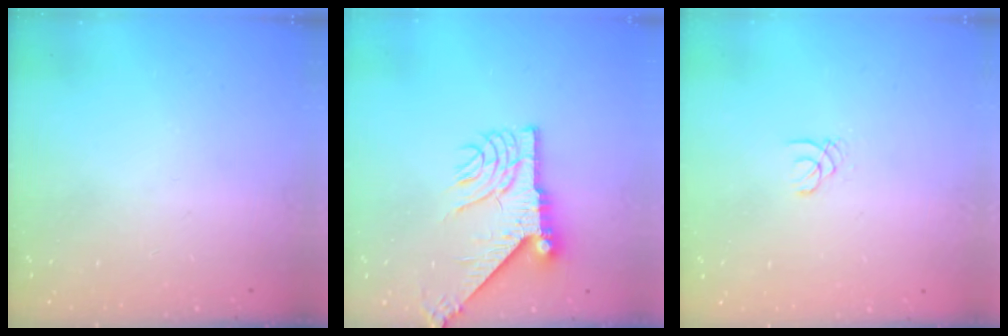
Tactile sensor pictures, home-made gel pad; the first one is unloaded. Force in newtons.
{"total": 12.1, "press": 12.0, "slide": 1.6}
{"total": 1.0, "press": 1.0, "slide": 0.1}